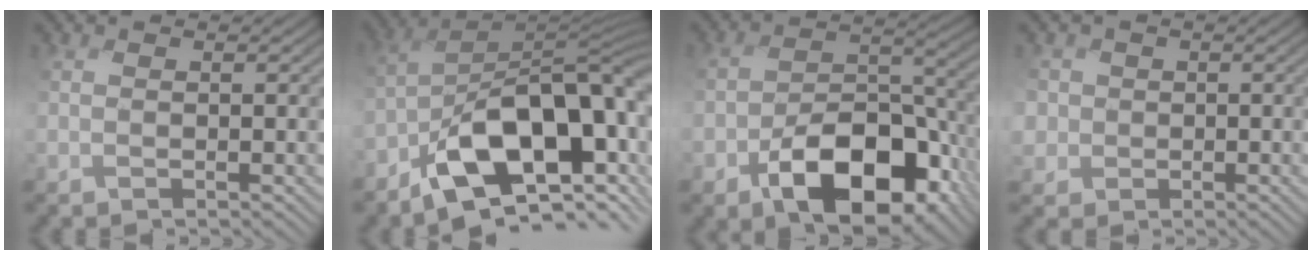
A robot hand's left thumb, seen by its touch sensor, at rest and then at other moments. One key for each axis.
{"total": 14.8, "fx": -7.0, "fy": 7.8, "fz": 10.4, "tx": -0.140, "ty": 0.000, "tz": -0.150}
{"total": 13.0, "fx": -6.8, "fy": 7.4, "fz": 8.2, "tx": -0.131, "ty": -0.027, "tz": -0.116}
{"total": 3.5, "fx": -0.6, "fy": 3.4, "fz": -0.1, "tx": -0.006, "ty": -0.011, "tz": -0.030}